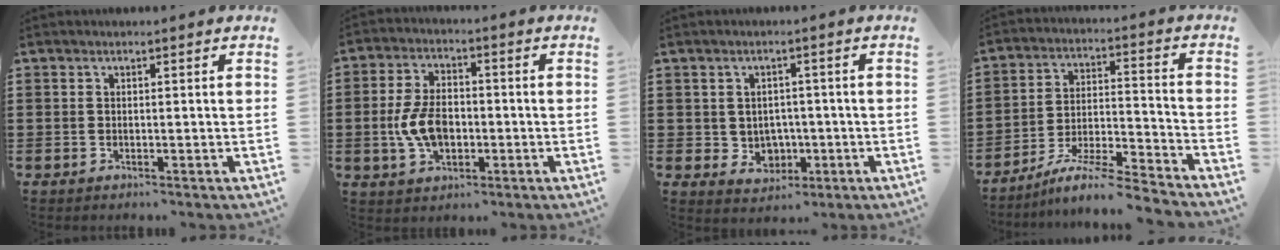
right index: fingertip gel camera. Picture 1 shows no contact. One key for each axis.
{"total": 7.7, "fx": -1.2, "fy": 4.5, "fz": 6.1, "tx": -0.144, "ty": -0.003, "tz": -0.026}
{"total": 3.2, "fx": 0.4, "fy": 3.1, "fz": 0.8, "tx": -0.022, "ty": -0.002, "tz": 0.003}
{"total": 8.0, "fx": -7.1, "fy": 0.0, "fz": 3.6, "tx": -0.070, "ty": -0.004, "tz": -0.142}